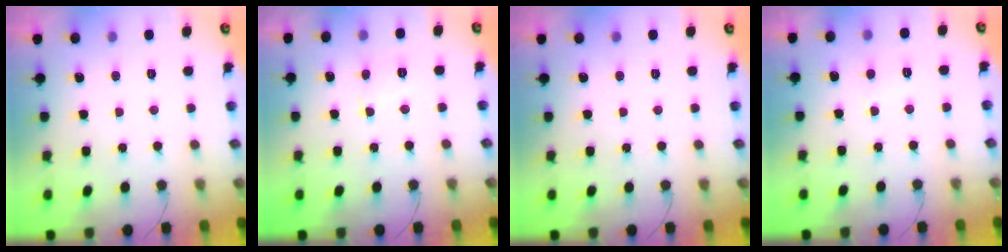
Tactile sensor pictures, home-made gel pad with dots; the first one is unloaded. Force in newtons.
{"total": 3.0, "press": 3.0, "slide": 0.3}
{"total": 0.0}
{"total": 2.6, "press": 2.6, "slide": 0.2}